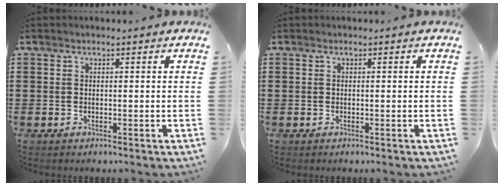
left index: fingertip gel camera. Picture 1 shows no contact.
{"total": 0.0}